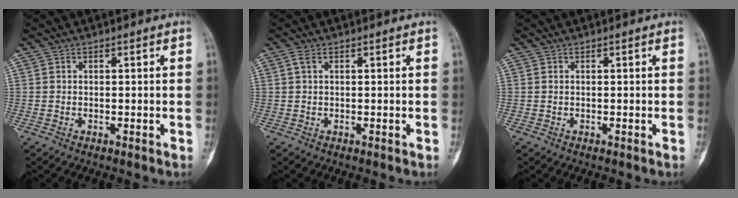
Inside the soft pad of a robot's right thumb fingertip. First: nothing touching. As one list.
[{"total": 1.2, "force": [0.5, 0.6, 1.0], "torque": [-0.027, 0.012, 0.012]}, {"total": 0.0}]